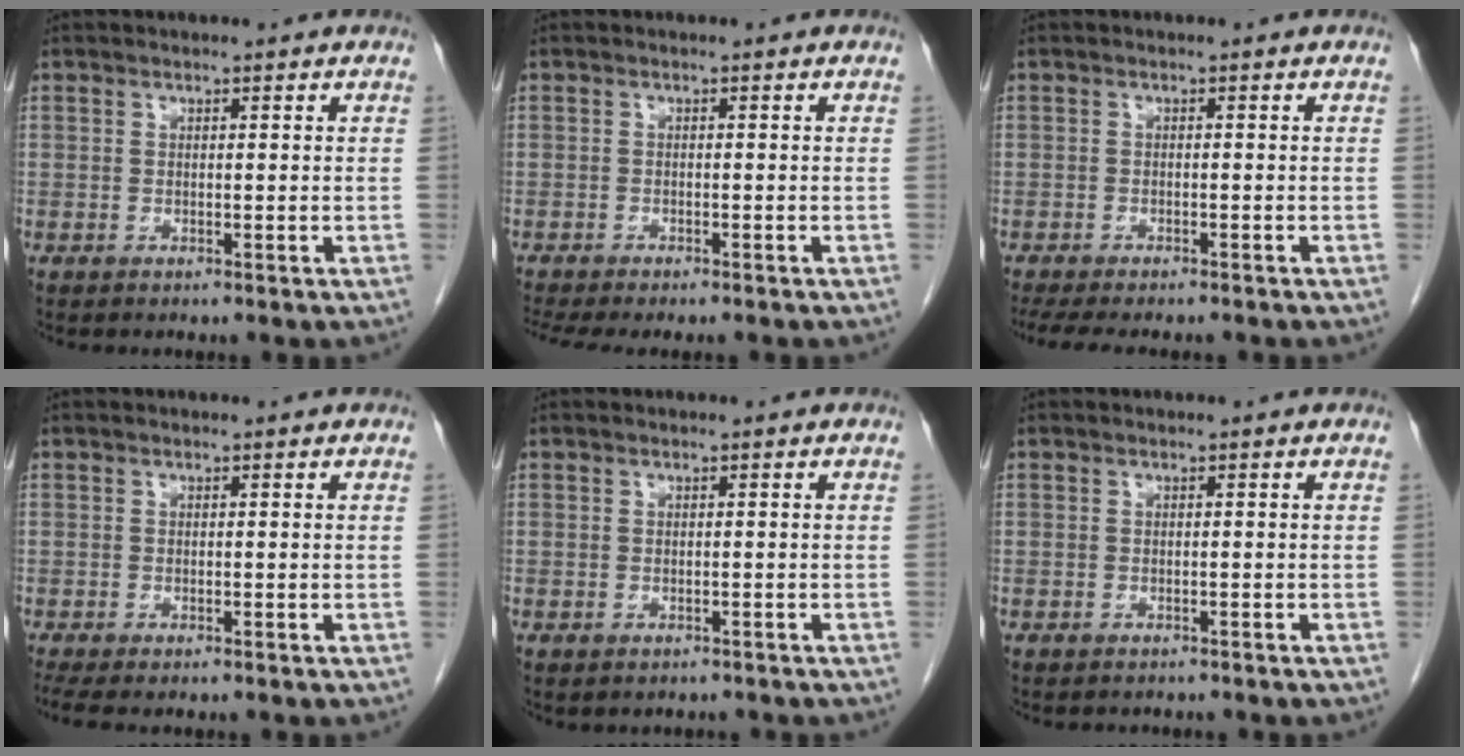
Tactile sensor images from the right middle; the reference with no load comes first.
{"total": 6.7, "force": [-5.9, 0.9, 3.2], "torque": [-0.044, -0.003, -0.086]}
{"total": 9.7, "force": [-8.3, 2.3, 4.5], "torque": [-0.070, -0.011, -0.114]}
{"total": 2.8, "force": [-2.2, 0.4, 1.6], "torque": [-0.027, -0.010, -0.036]}
{"total": 0.9, "force": [-0.7, 0.5, 0.2], "torque": [-0.009, -0.001, -0.006]}
{"total": 1.1, "force": [-1.0, 0.4, 0.1], "torque": [-0.010, -0.002, -0.013]}